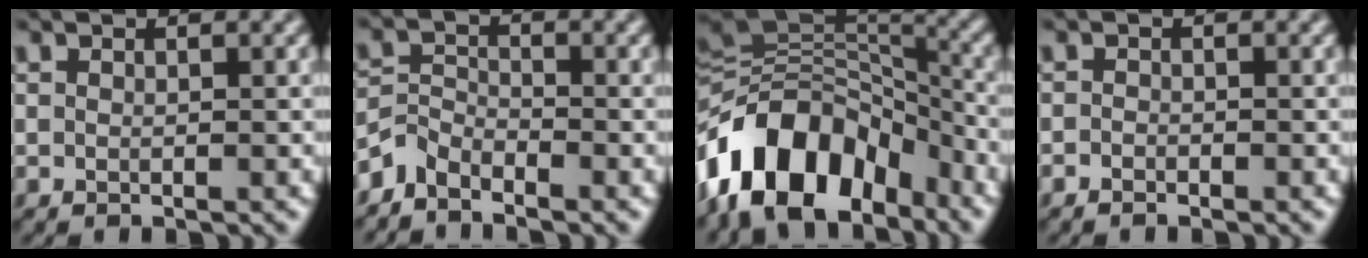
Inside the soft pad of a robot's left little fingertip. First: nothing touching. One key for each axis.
{"total": 2.7, "fx": -2.4, "fy": 1.0, "fz": 0.6, "tx": -0.014, "ty": 0.009, "tz": -0.060}
{"total": 12.6, "fx": -6.7, "fy": 7.5, "fz": 7.5, "tx": -0.130, "ty": 0.027, "tz": -0.139}
{"total": 0.8, "fx": -0.7, "fy": 0.3, "fz": 0.2, "tx": -0.004, "ty": 0.000, "tz": -0.016}